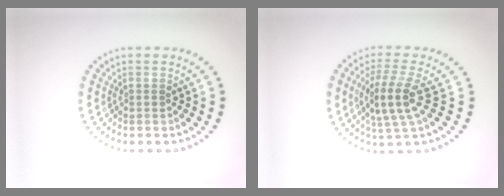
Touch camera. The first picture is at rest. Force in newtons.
{"total": 4.1, "press": 3.6, "slide": 1.9}